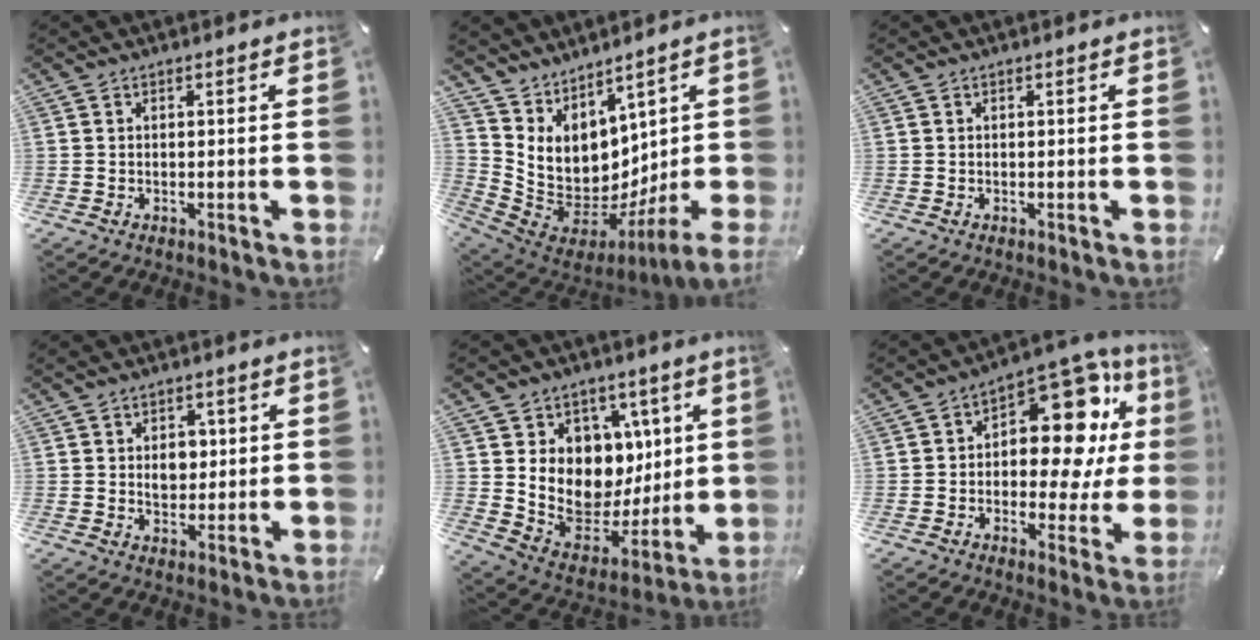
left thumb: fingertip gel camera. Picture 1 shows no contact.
{"total": 7.7, "force": [2.7, 6.0, 3.9], "torque": [-0.115, -0.057, 0.065]}
{"total": 0.0}
{"total": 5.0, "force": [0.9, 3.9, 3.0], "torque": [-0.025, -0.010, 0.007]}
{"total": 12.0, "force": [2.5, 11.2, 3.6], "torque": [-0.030, -0.054, 0.067]}
{"total": 17.5, "force": [4.8, 10.2, 13.4], "torque": [-0.168, -0.040, 0.075]}